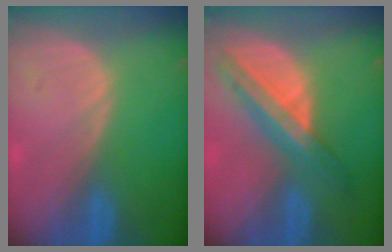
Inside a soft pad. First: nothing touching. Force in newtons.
{"total": 8.3, "press": 7.1, "slide": 4.4}